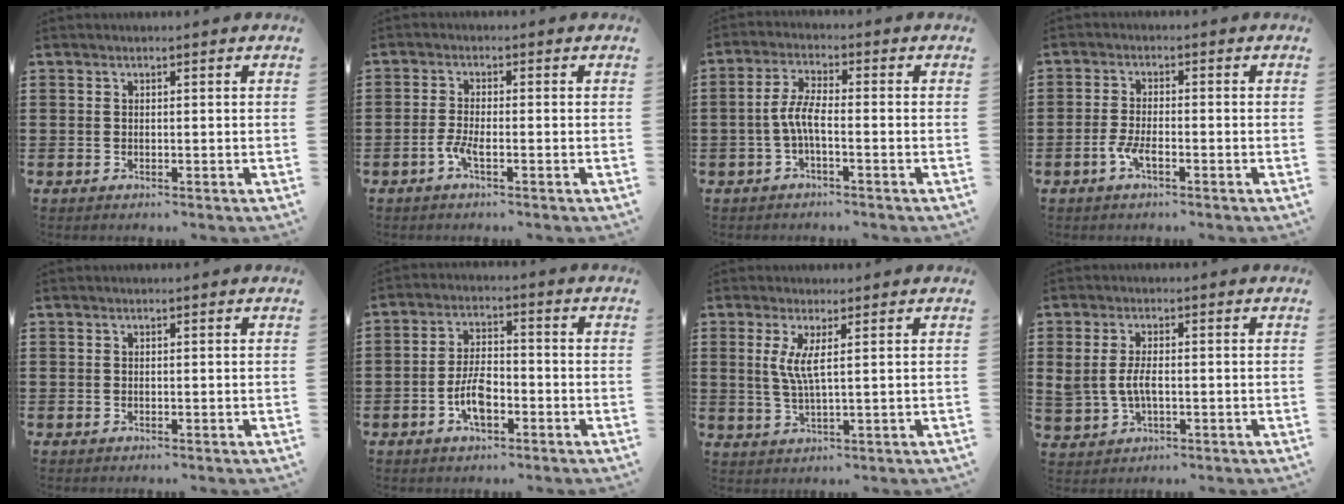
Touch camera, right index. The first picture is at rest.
{"total": 2.9, "force": [-1.4, 0.5, 2.5], "torque": [-0.063, -0.009, -0.031]}
{"total": 4.6, "force": [-1.5, 1.0, 4.2], "torque": [-0.103, -0.005, -0.037]}
{"total": 3.5, "force": [-1.9, 0.9, 2.8], "torque": [-0.068, -0.005, -0.040]}
{"total": 0.0}
{"total": 6.0, "force": [-2.3, 2.7, 4.8], "torque": [-0.108, 0.002, -0.047]}
{"total": 4.2, "force": [1.1, 0.4, 4.0], "torque": [-0.090, -0.006, 0.015]}
{"total": 4.0, "force": [-0.2, 2.1, 3.4], "torque": [-0.080, 0.000, -0.009]}